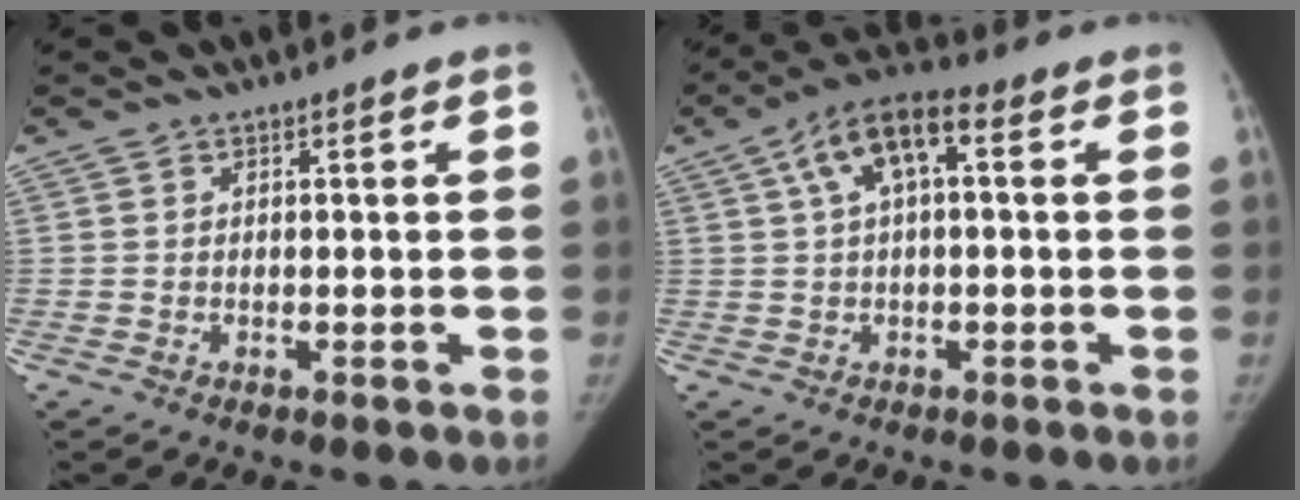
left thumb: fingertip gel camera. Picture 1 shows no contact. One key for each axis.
{"total": 9.2, "fx": 2.4, "fy": 4.0, "fz": 7.9, "tx": -0.144, "ty": 0.032, "tz": 0.030}